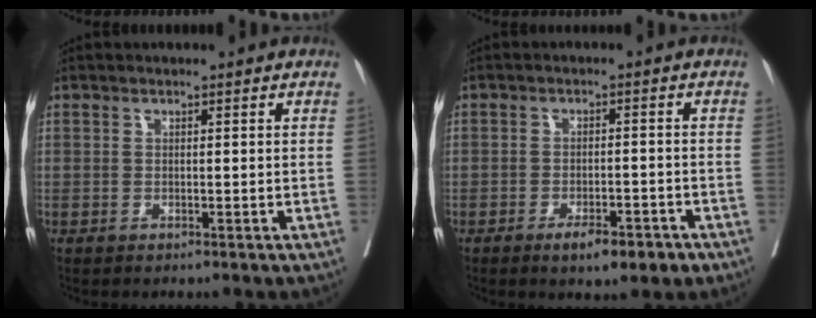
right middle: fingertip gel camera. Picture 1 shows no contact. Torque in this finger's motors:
{"motor_torque": [0.39, -0.36, 0.06, 0.04]}